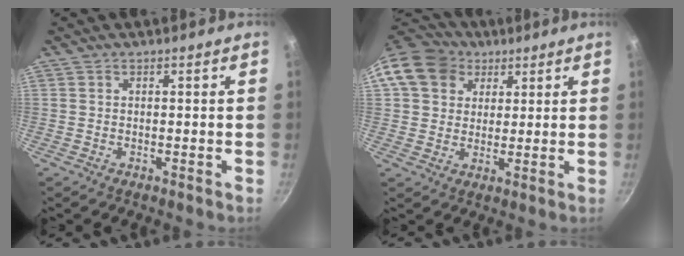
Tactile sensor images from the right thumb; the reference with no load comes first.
{"total": 12.6, "force": [5.0, 10.4, 5.2], "torque": [-0.083, 0.016, 0.078]}